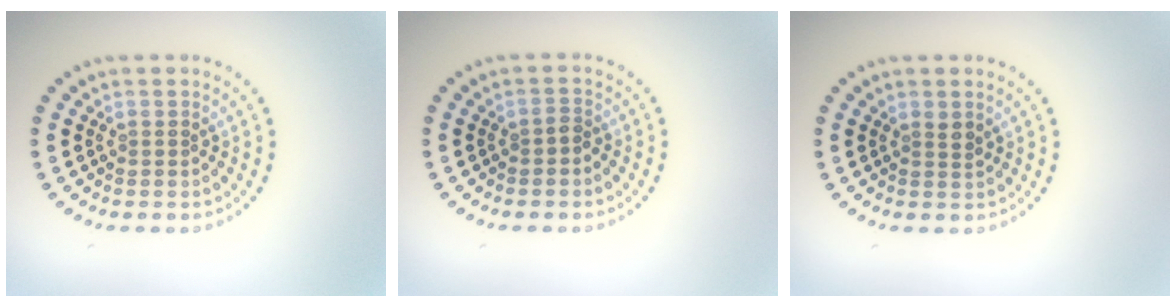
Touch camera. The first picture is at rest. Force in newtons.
{"total": 0.9, "press": 0.7, "slide": 0.5}
{"total": 0.9, "press": 0.8, "slide": 0.5}